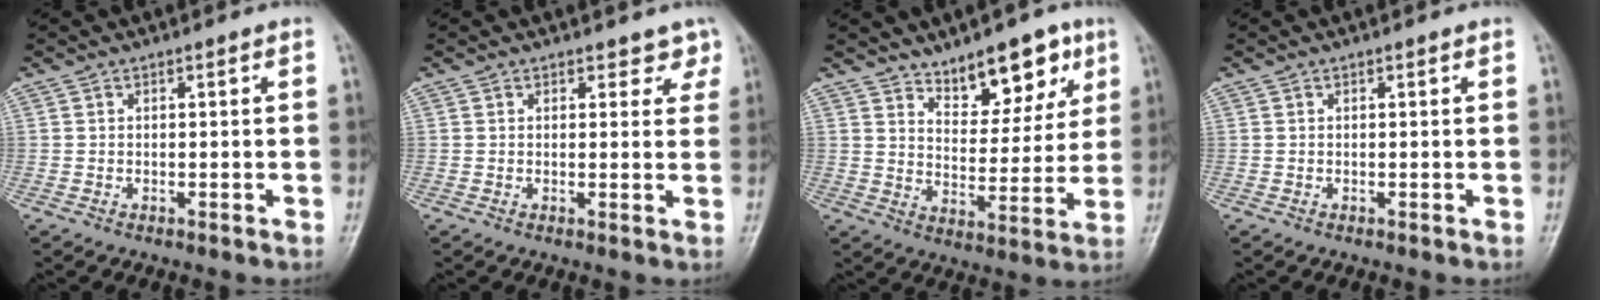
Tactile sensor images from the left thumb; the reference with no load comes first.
{"total": 2.8, "force": [2.2, 1.7, 0.7], "torque": [0.021, -0.011, 0.017]}
{"total": 11.3, "force": [7.3, 5.5, 6.6], "torque": [-0.056, -0.049, 0.117]}
{"total": 0.0}